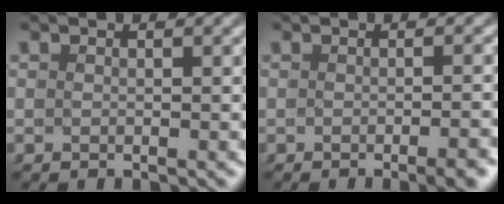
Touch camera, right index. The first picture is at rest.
{"total": 2.2, "force": [-1.5, -0.8, 1.4], "torque": [-0.001, 0.006, -0.025]}